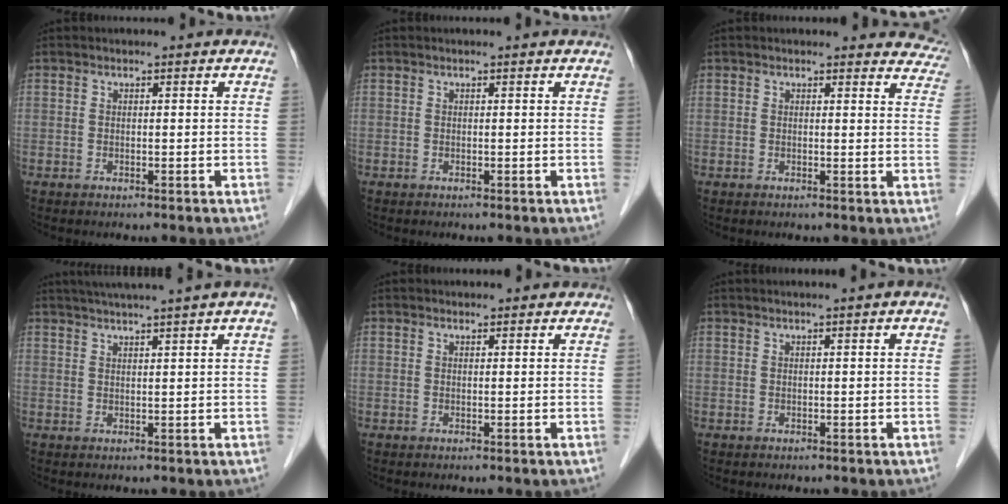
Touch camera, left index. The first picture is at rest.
{"total": 1.3, "force": [1.3, 0.1, 0.2], "torque": [-0.012, 0.013, 0.014]}
{"total": 10.4, "force": [9.9, 3.1, 1.0], "torque": [0.037, -0.018, 0.068]}
{"total": 7.9, "force": [6.4, -1.3, 4.3], "torque": [-0.062, 0.023, 0.087]}
{"total": 2.1, "force": [1.9, 0.8, 0.4], "torque": [-0.005, 0.013, 0.020]}
{"total": 1.5, "force": [1.1, -0.3, 1.0], "torque": [-0.016, 0.011, 0.023]}